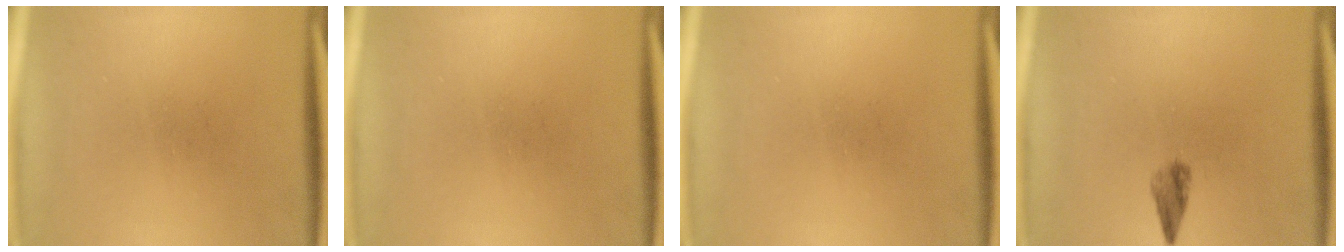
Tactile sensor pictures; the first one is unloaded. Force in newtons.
{"total": 0.0}
{"total": 0.0}
{"total": 2.0}